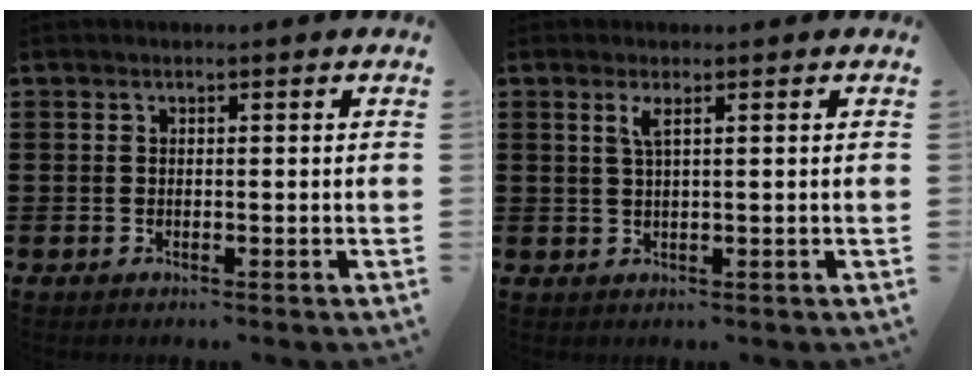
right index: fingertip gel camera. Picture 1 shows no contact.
{"total": 2.0, "force": [0.8, 0.1, 1.8], "torque": [-0.039, 0.001, 0.013]}